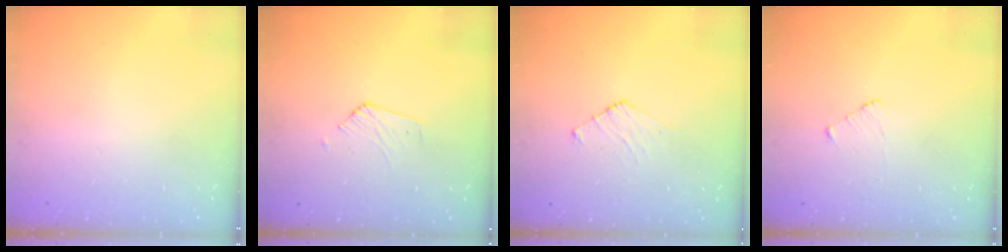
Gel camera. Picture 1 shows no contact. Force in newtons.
{"total": 2.9, "press": 2.9, "slide": 0.2}
{"total": 4.4, "press": 4.4, "slide": 0.4}
{"total": 4.0, "press": 4.0, "slide": 0.4}